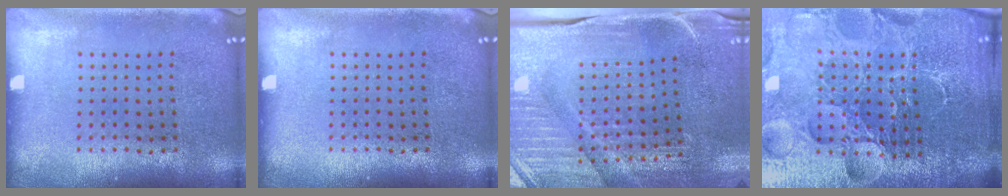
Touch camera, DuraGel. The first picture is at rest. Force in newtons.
{"total": 0.0}
{"total": 3.8, "press": 3.7, "slide": 0.9}
{"total": 6.4, "press": 5.8, "slide": 2.8}